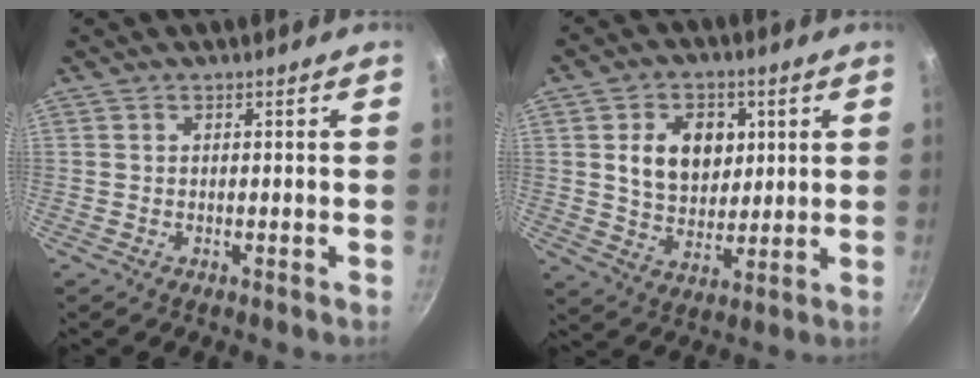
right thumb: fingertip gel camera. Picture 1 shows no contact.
{"total": 11.4, "force": [2.7, 8.4, 7.3], "torque": [-0.086, -0.011, 0.046]}